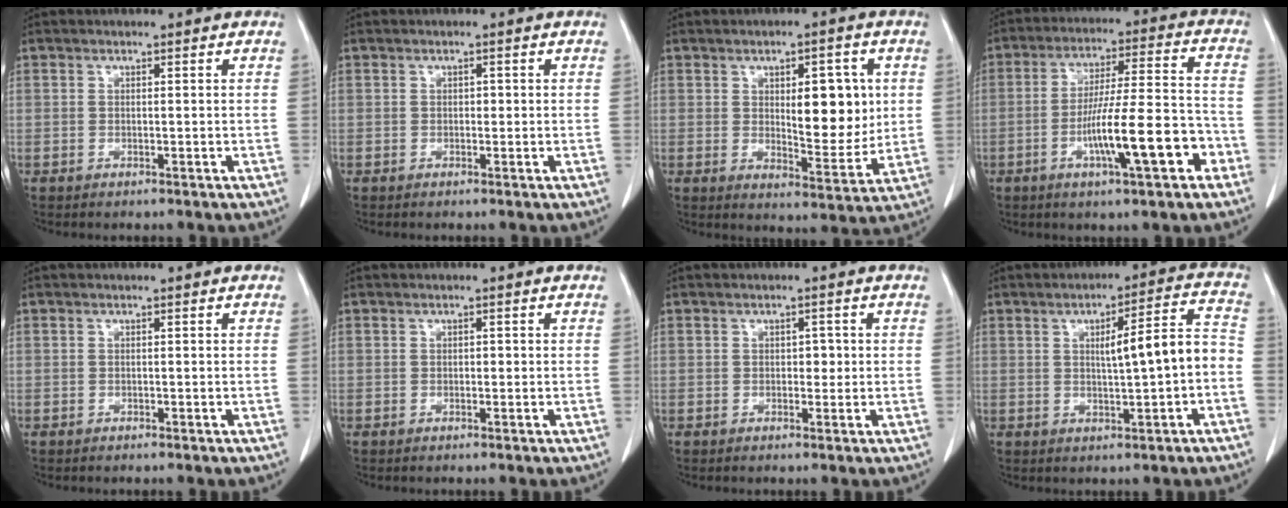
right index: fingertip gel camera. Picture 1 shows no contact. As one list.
[{"total": 0.6, "force": [0.0, 0.5, 0.4], "torque": [-0.002, 0.003, -0.003]}, {"total": 9.3, "force": [1.6, 3.6, 8.5], "torque": [-0.113, -0.001, 0.031]}, {"total": 13.7, "force": [-5.2, 1.4, 12.6], "torque": [-0.213, 0.006, -0.082]}, {"total": 0.0}, {"total": 0.5, "force": [-0.1, 0.4, 0.4], "torque": [-0.003, 0.002, -0.002]}, {"total": 1.6, "force": [0.0, 1.1, 1.1], "torque": [-0.009, 0.004, -0.001]}, {"total": 8.3, "force": [-0.7, 1.0, 8.3], "torque": [-0.113, 0.022, -0.008]}]